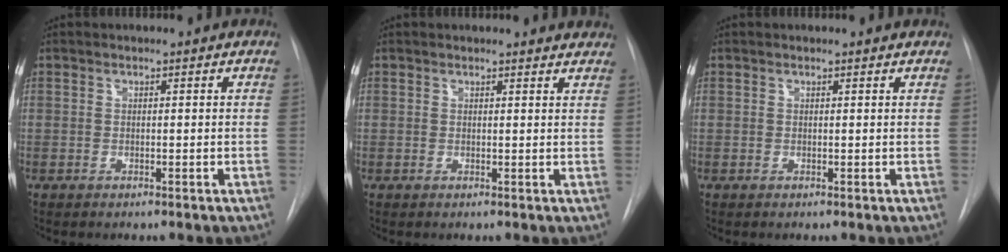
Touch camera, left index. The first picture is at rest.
{"total": 4.3, "force": [4.2, 0.8, 0.4], "torque": [0.006, -0.011, 0.023]}
{"total": 0.8, "force": [0.8, 0.1, 0.1], "torque": [-0.009, 0.003, 0.003]}